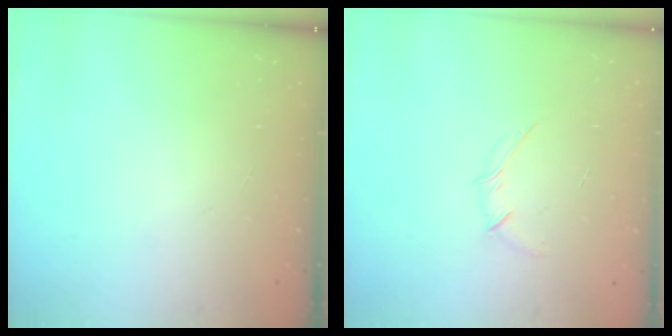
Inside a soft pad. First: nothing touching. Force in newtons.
{"total": 2.7, "press": 2.6, "slide": 0.8}